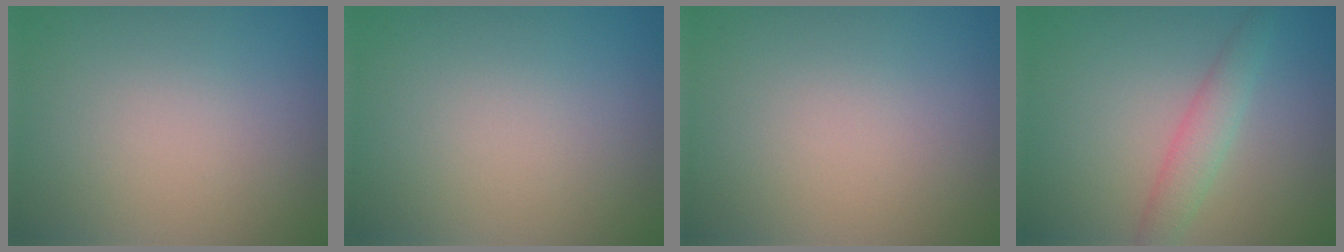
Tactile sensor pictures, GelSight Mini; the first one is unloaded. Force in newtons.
{"total": 0.0}
{"total": 0.0}
{"total": 2.7, "press": 2.7, "slide": 0.1}